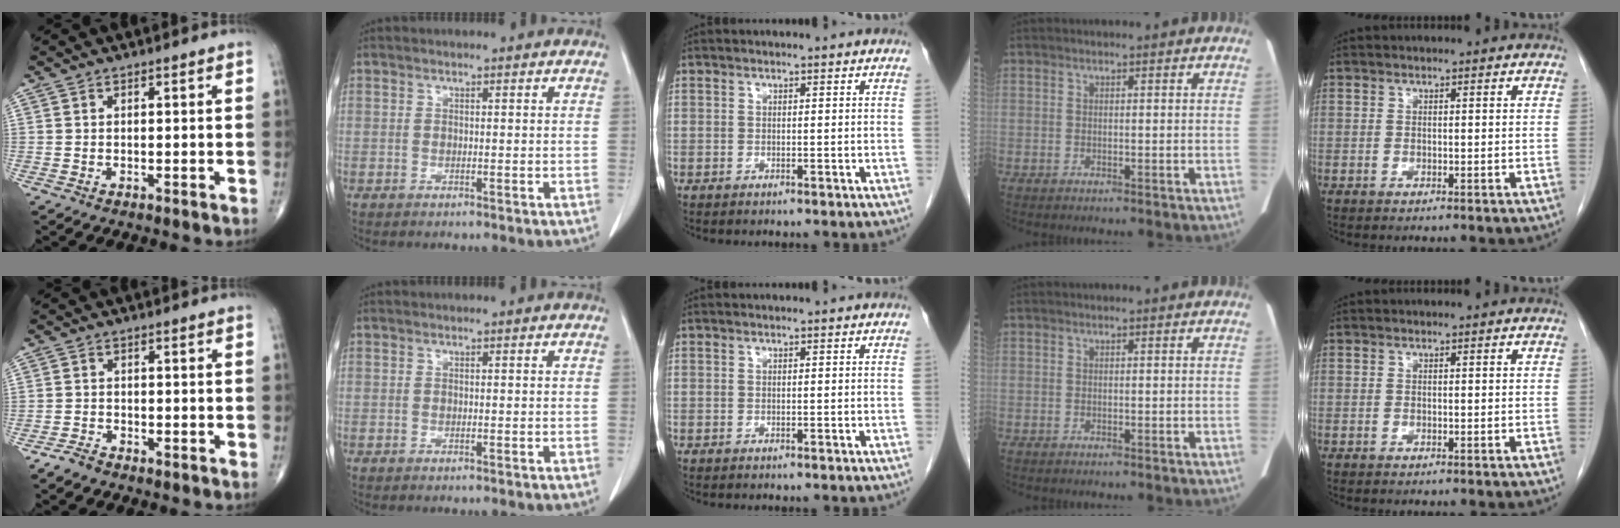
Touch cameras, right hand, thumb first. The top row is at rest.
{"thumb": {"total": 2.0, "force": [-1.7, 0.8, 0.6], "torque": [-0.020, 0.005, -0.031]}}